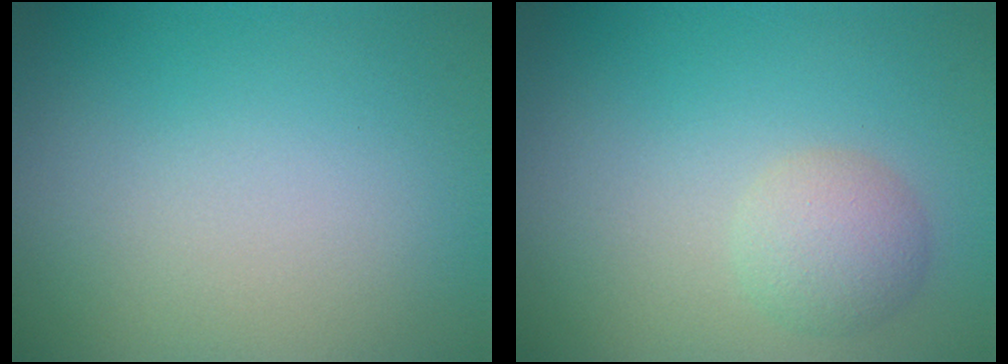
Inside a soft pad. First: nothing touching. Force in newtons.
{"total": 1.9, "press": 1.9, "slide": 0.1}